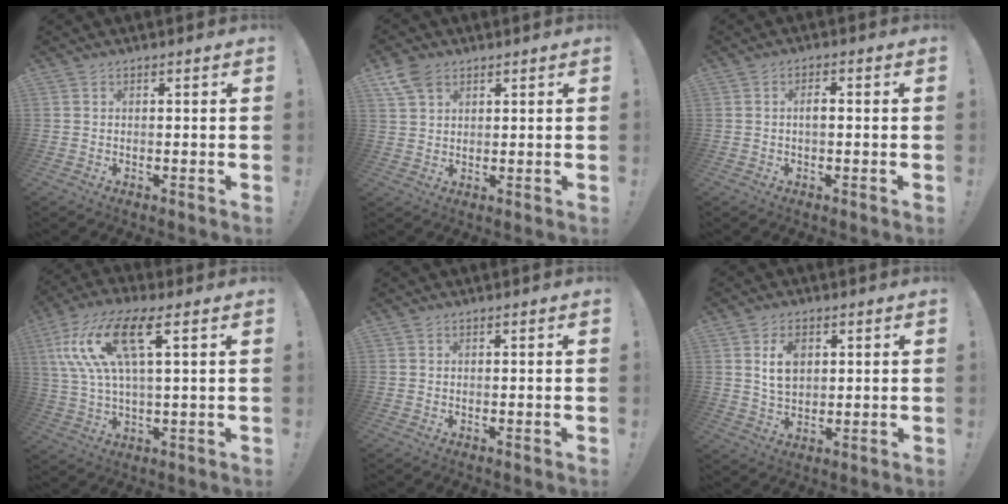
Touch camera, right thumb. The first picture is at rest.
{"total": 6.4, "force": [3.8, 4.1, 3.2], "torque": [-0.062, -0.006, 0.075]}
{"total": 2.5, "force": [-0.2, 1.0, 2.3], "torque": [-0.034, 0.003, -0.007]}
{"total": 14.6, "force": [5.8, 3.9, 12.9], "torque": [-0.266, -0.003, 0.097]}
{"total": 0.0}
{"total": 7.3, "force": [2.3, 5.0, 4.8], "torque": [-0.064, -0.002, 0.040]}